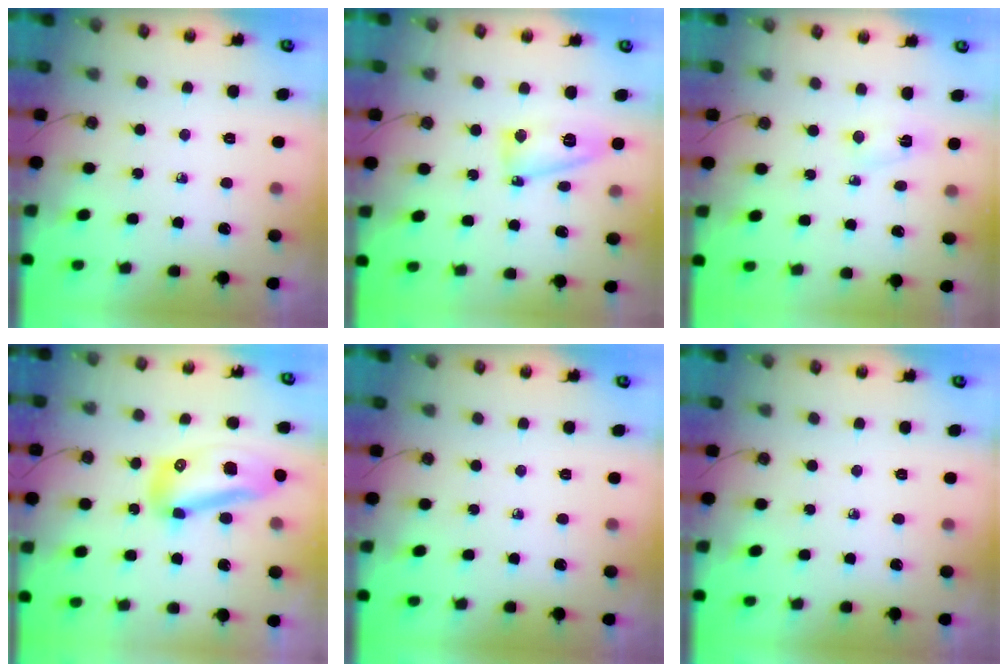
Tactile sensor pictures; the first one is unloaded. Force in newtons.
{"total": 8.4, "press": 8.2, "slide": 1.6}
{"total": 2.3, "press": 2.2, "slide": 0.6}
{"total": 13.8, "press": 13.7, "slide": 1.6}
{"total": 0.0}
{"total": 0.0}